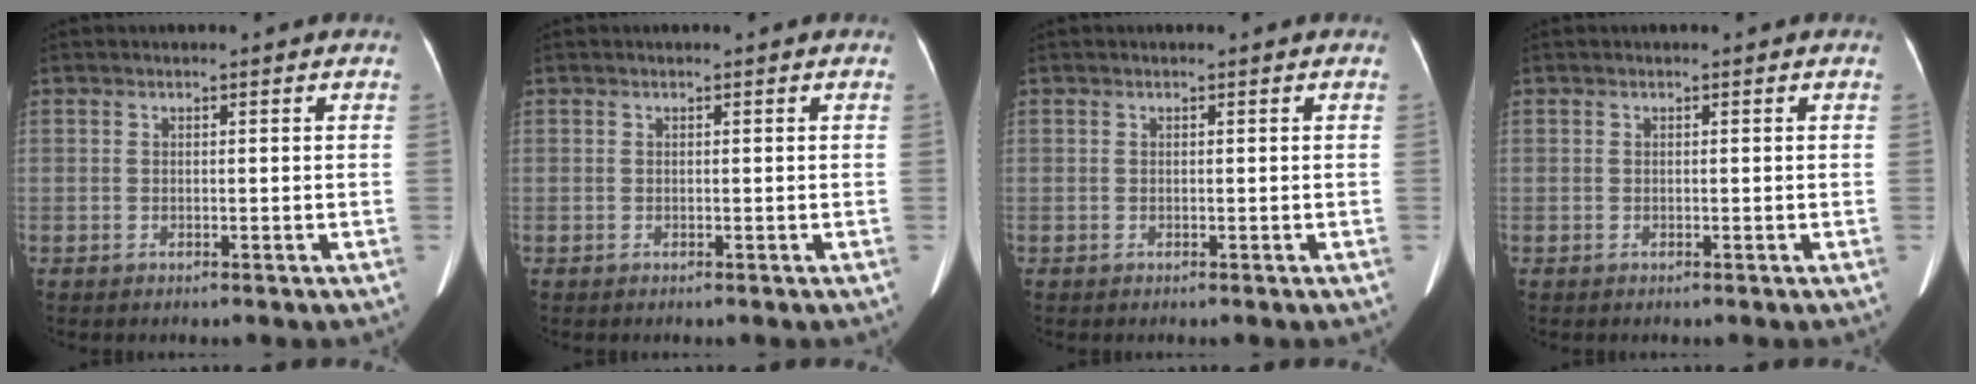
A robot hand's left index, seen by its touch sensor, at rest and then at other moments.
{"total": 0.0}
{"total": 0.0}
{"total": 0.0}